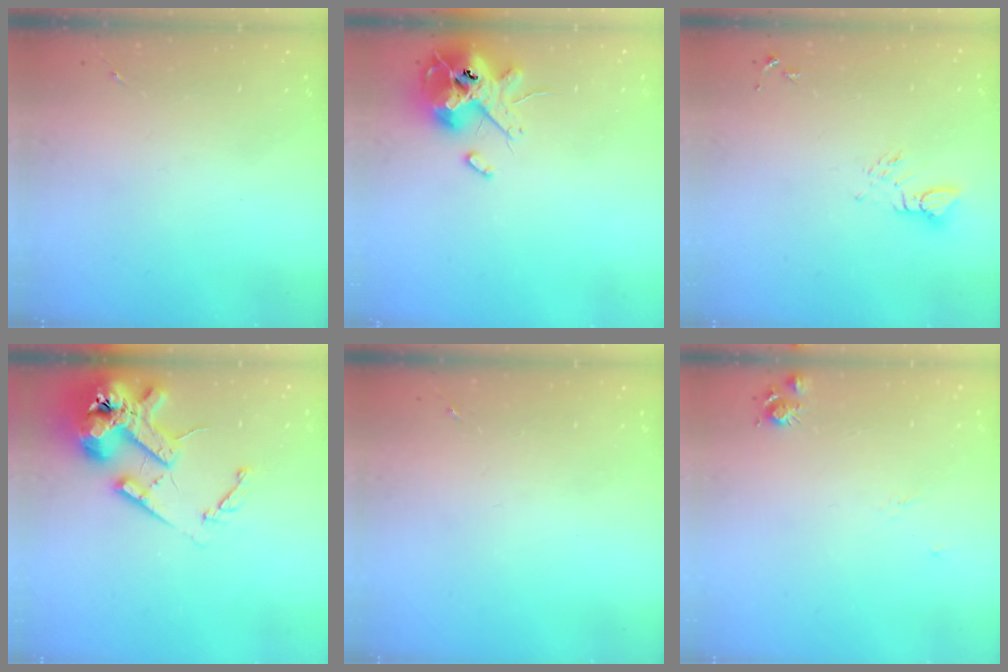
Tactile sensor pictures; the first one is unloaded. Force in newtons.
{"total": 13.9, "press": 13.7, "slide": 2.3}
{"total": 3.8, "press": 3.8, "slide": 0.3}
{"total": 17.7, "press": 17.6, "slide": 2.4}
{"total": 0.0}
{"total": 6.5, "press": 6.5, "slide": 0.8}